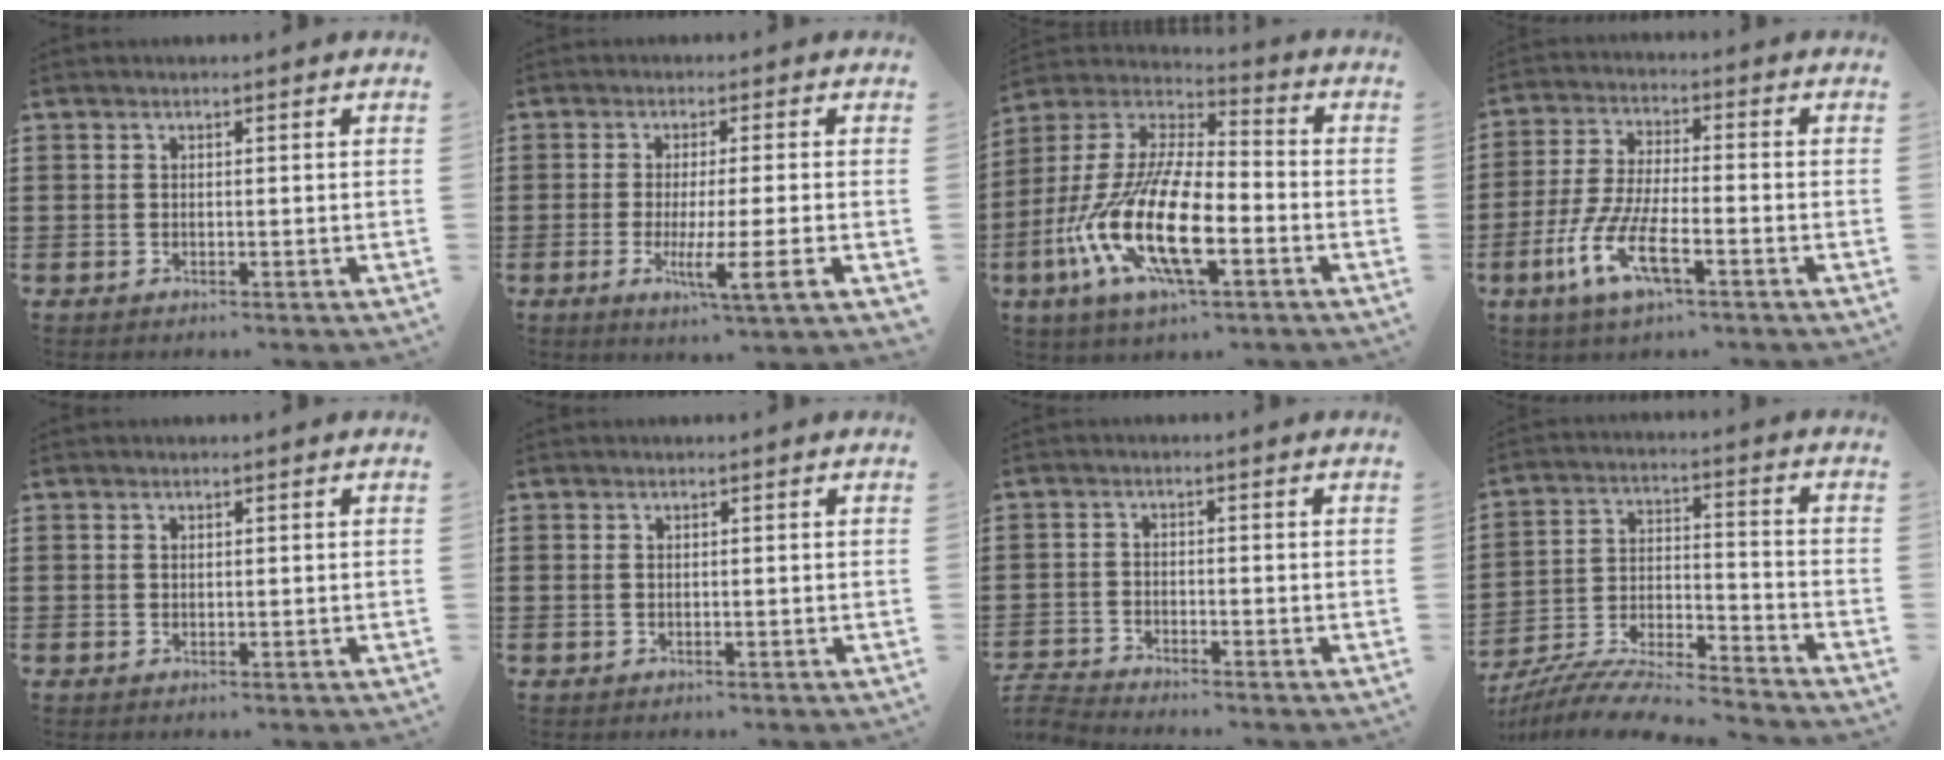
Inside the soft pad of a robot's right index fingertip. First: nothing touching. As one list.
[{"total": 6.8, "force": [-2.0, 0.0, 6.5], "torque": [-0.112, -0.017, -0.033]}, {"total": 16.5, "force": [-6.4, 6.0, 13.9], "torque": [-0.330, -0.013, -0.127]}, {"total": 9.2, "force": [-4.5, 2.3, 7.7], "torque": [-0.184, -0.015, -0.089]}, {"total": 0.5, "force": [0.3, 0.4, 0.2], "torque": [-0.006, 0.002, 0.006]}, {"total": 0.5, "force": [0.2, 0.3, 0.4], "torque": [-0.010, 0.001, 0.003]}, {"total": 2.6, "force": [-2.6, 0.0, 0.0], "torque": [-0.009, -0.001, -0.059]}, {"total": 8.9, "force": [-8.4, 0.7, 2.9], "torque": [-0.055, 0.005, -0.168]}]